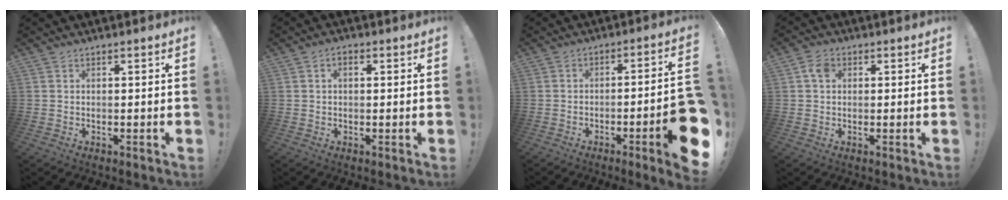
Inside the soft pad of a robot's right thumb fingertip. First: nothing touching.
{"total": 1.9, "force": [0.2, 1.3, 1.4], "torque": [-0.021, 0.004, 0.002]}
{"total": 11.5, "force": [-4.5, 1.0, 10.5], "torque": [-0.149, 0.011, -0.065]}
{"total": 3.8, "force": [1.2, 2.7, 2.4], "torque": [-0.048, 0.008, 0.024]}